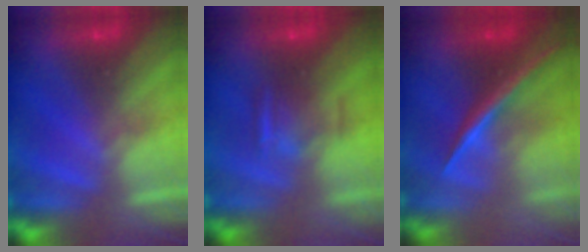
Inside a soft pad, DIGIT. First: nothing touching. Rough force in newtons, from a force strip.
{"total": 5.9}
{"total": 1.8}